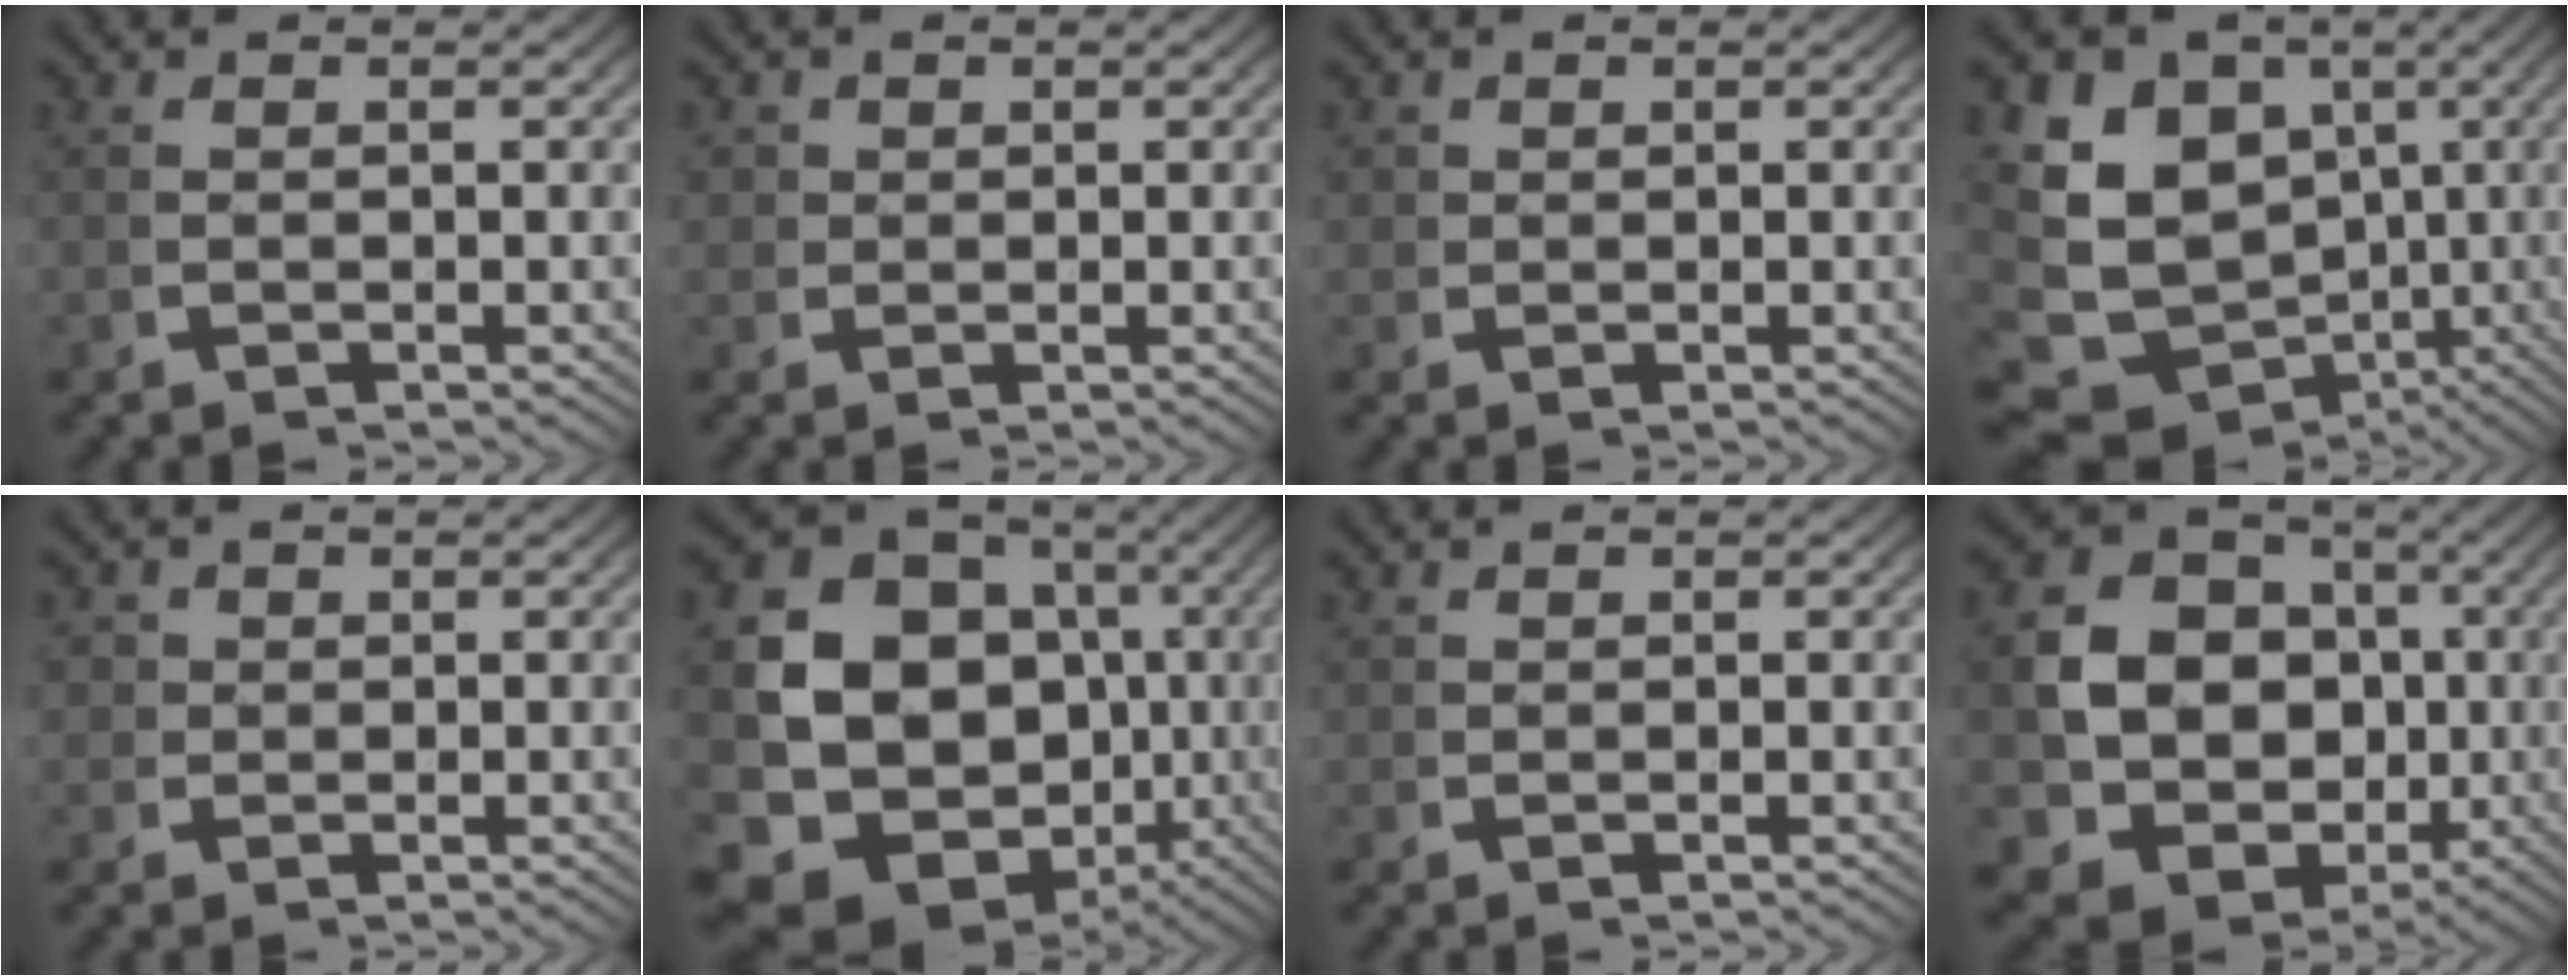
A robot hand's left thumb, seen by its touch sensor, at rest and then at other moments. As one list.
[{"total": 2.1, "force": [0.7, 1.8, 0.6], "torque": [-0.012, -0.005, 0.013]}, {"total": 1.2, "force": [0.6, 1.0, 0.3], "torque": [-0.003, -0.005, 0.012]}, {"total": 16.6, "force": [-1.7, 13.8, 9.2], "torque": [-0.195, -0.067, -0.014]}, {"total": 2.6, "force": [0.7, 2.4, 0.8], "torque": [-0.016, -0.005, 0.012]}, {"total": 19.6, "force": [-0.8, 15.6, 11.9], "torque": [-0.267, -0.061, 0.002]}, {"total": 0.5, "force": [0.5, 0.2, 0.0], "torque": [0.003, -0.002, 0.012]}, {"total": 17.2, "force": [-1.8, 14.6, 8.9], "torque": [-0.217, -0.070, -0.023]}]